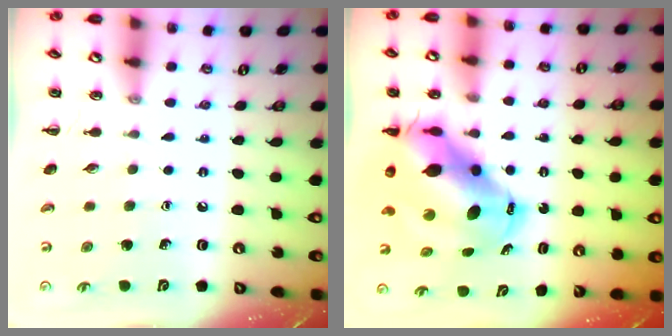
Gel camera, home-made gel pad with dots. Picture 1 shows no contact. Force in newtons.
{"total": 13.2, "press": 12.7, "slide": 3.8}